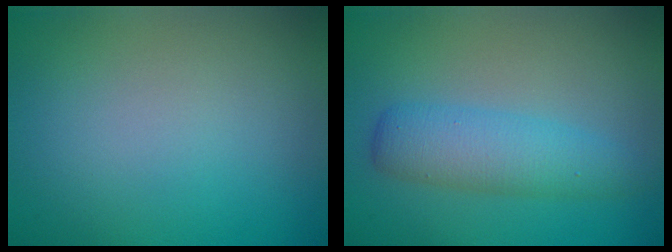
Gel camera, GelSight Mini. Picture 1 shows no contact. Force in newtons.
{"total": 4.1, "press": 4.1, "slide": 0.2}